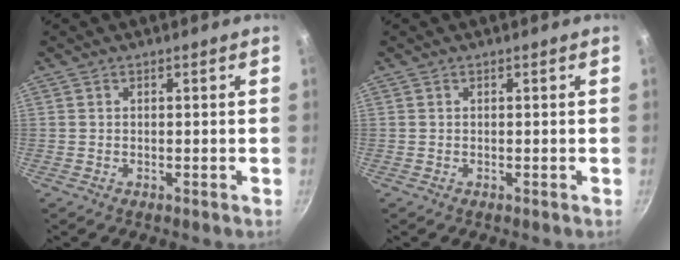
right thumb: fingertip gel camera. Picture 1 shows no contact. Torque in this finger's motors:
{"motor_torque": [0.00, 0.00, 0.00, 0.00, 0.00]}